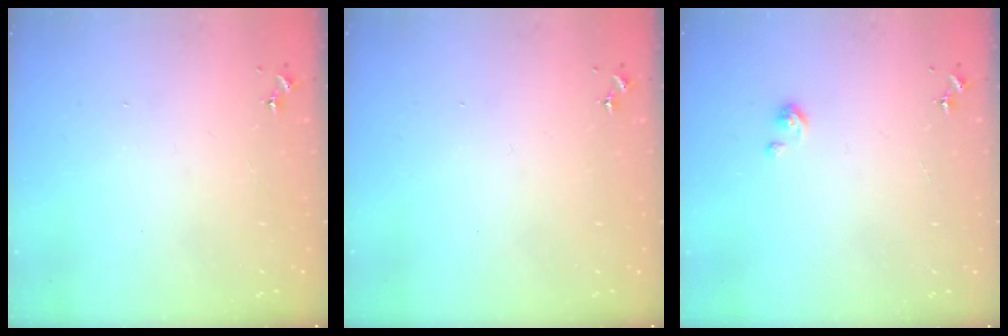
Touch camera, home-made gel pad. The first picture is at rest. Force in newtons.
{"total": 0.0}
{"total": 2.6, "press": 2.6, "slide": 0.4}